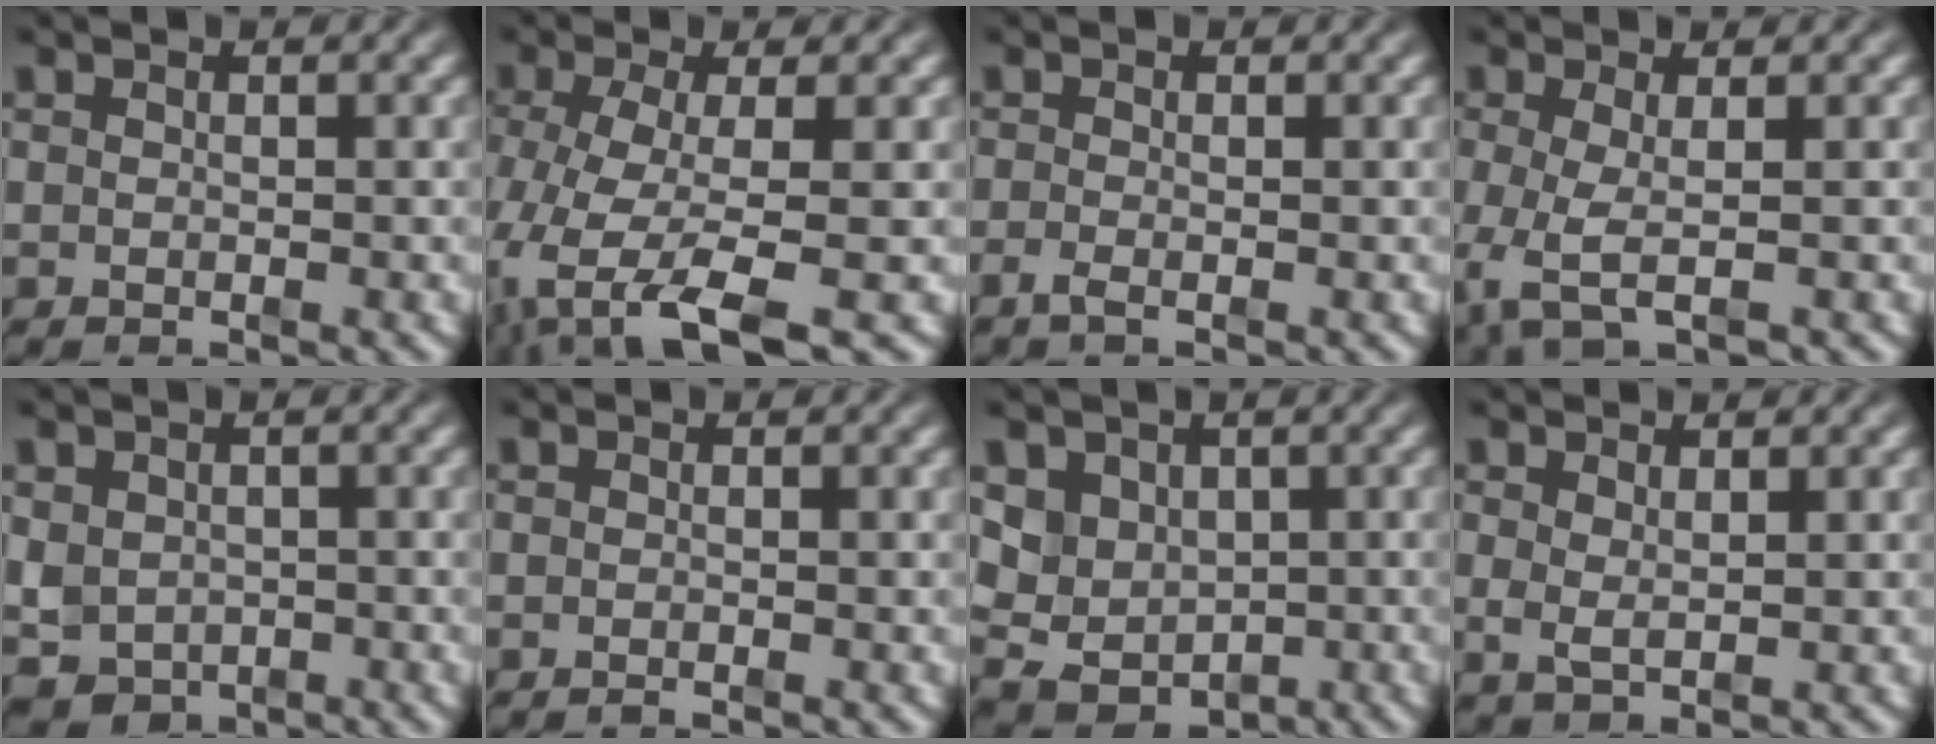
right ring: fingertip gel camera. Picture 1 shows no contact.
{"total": 6.9, "force": [-2.4, 3.4, 5.5], "torque": [-0.133, -0.045, -0.020]}
{"total": 1.4, "force": [-1.1, 0.3, 0.8], "torque": [-0.025, -0.010, -0.019]}
{"total": 5.0, "force": [-0.8, 2.4, 4.3], "torque": [-0.109, -0.026, 0.002]}
{"total": 6.2, "force": [-1.6, 5.4, 2.6], "torque": [-0.066, -0.044, -0.008]}
{"total": 0.6, "force": [-0.5, 0.0, 0.3], "torque": [-0.002, 0.004, -0.013]}
{"total": 7.8, "force": [-0.8, 6.8, 3.8], "torque": [-0.109, -0.051, 0.006]}
{"total": 1.4, "force": [0.7, 0.3, 1.2], "torque": [-0.025, -0.014, 0.026]}